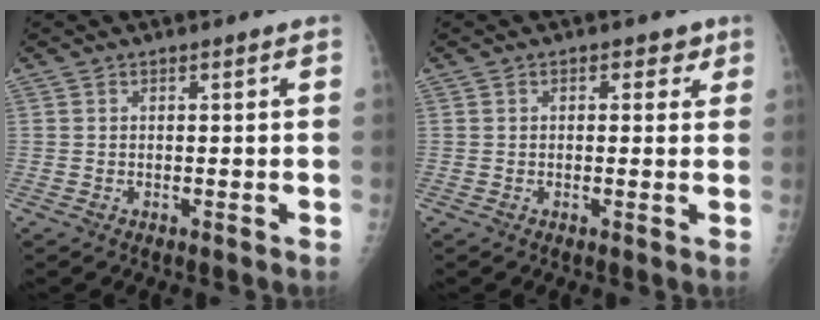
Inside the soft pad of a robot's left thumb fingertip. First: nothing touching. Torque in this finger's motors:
{"motor_torque": [-0.28, 0.19, 0.04, -0.07, 0.01]}